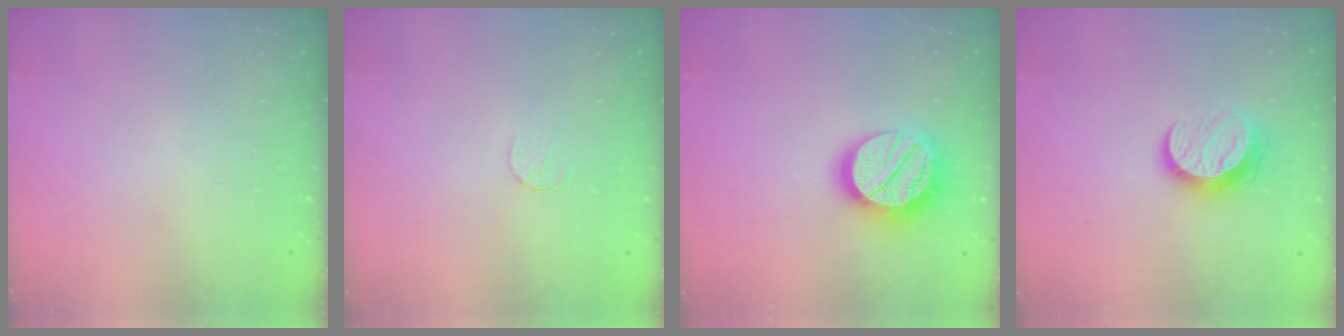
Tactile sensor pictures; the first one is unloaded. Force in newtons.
{"total": 4.3, "press": 4.3, "slide": 0.4}
{"total": 20.0, "press": 20.0, "slide": 1.5}
{"total": 10.2, "press": 10.2, "slide": 0.6}